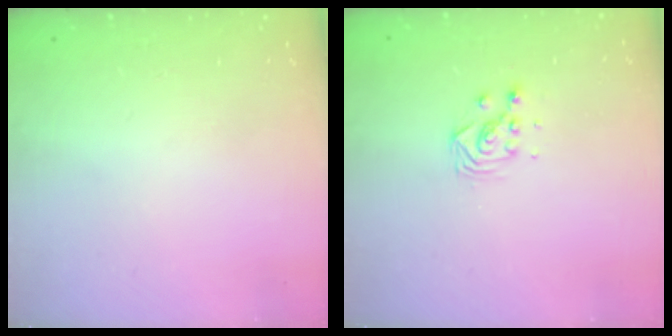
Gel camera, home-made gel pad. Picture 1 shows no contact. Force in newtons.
{"total": 3.3, "press": 3.3, "slide": 0.2}